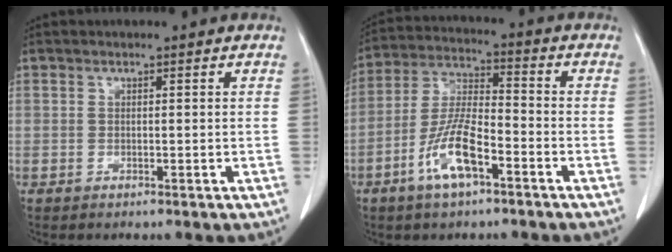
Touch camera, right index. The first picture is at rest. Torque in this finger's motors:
{"motor_torque": [0.86, -0.05, 0.42, 0.13]}